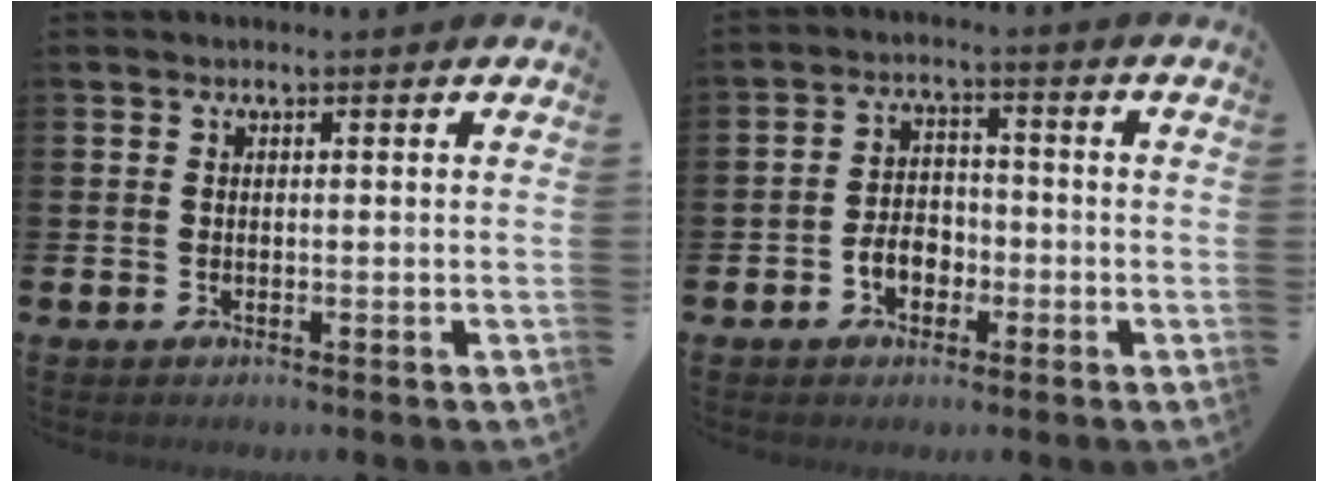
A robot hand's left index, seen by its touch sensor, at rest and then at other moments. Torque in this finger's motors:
{"motor_torque": [0.16, 0.14, 0.11, 0.01]}